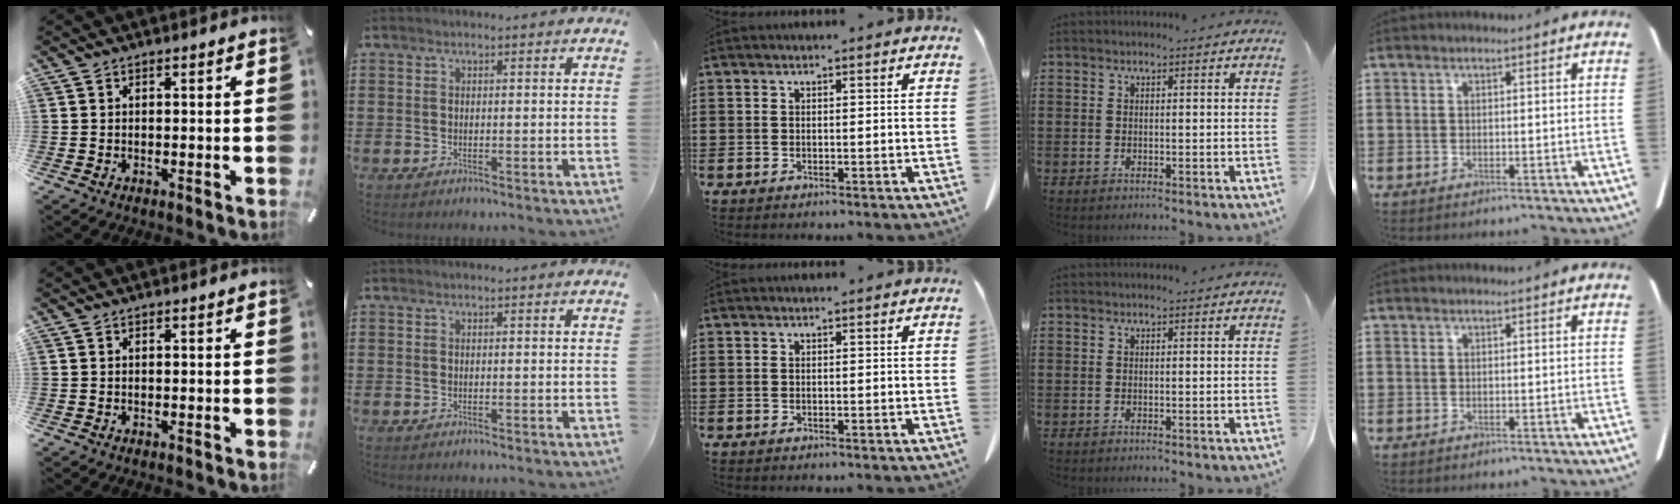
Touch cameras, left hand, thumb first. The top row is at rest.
{}